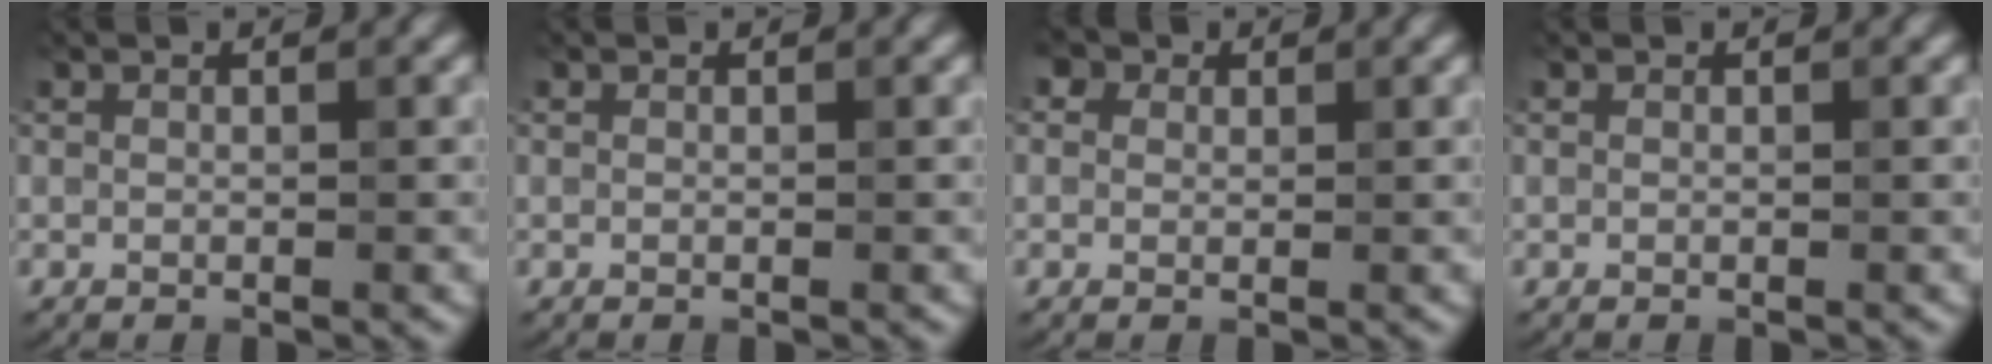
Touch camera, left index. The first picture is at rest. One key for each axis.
{"total": 0.0}
{"total": 3.3, "fx": 1.9, "fy": 2.3, "fz": 1.4, "tx": -0.033, "ty": 0.015, "tz": 0.012}
{"total": 0.0}